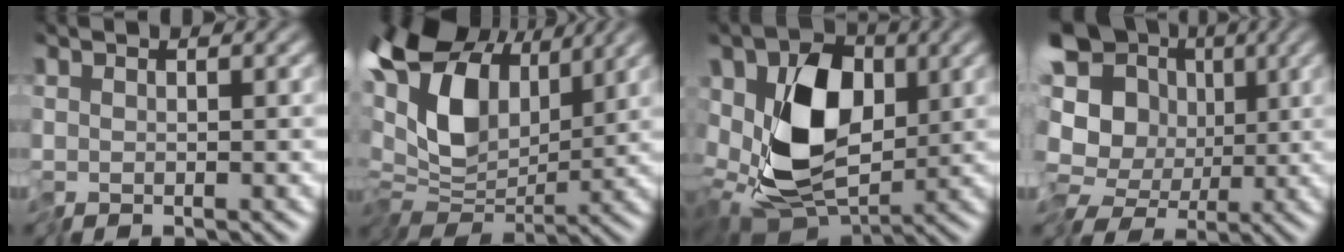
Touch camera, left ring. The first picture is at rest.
{"total": 12.0, "force": [3.4, 6.5, 9.6], "torque": [-0.189, 0.022, 0.052]}
{"total": 9.7, "force": [-0.4, 5.8, 7.8], "torque": [-0.147, -0.010, -0.009]}
{"total": 12.9, "force": [-4.2, 10.4, 6.4], "torque": [-0.117, -0.002, -0.076]}